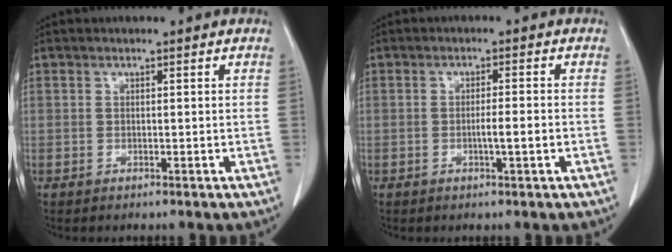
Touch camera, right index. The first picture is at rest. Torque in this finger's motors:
{"motor_torque": [0.72, -0.42, 0.34, 0.06]}